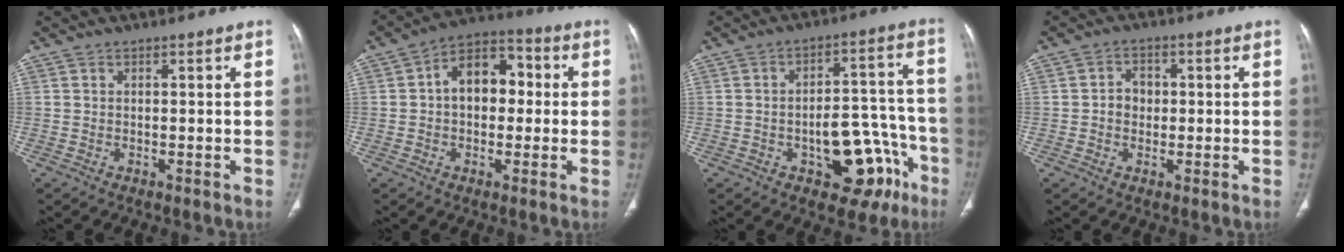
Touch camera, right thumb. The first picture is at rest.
{"total": 11.1, "force": [0.9, 7.6, 8.0], "torque": [-0.088, 0.033, 0.003]}
{"total": 15.6, "force": [-6.8, 8.2, 11.4], "torque": [-0.104, 0.057, -0.080]}
{"total": 3.5, "force": [0.0, 3.0, 1.9], "torque": [-0.015, 0.010, -0.006]}